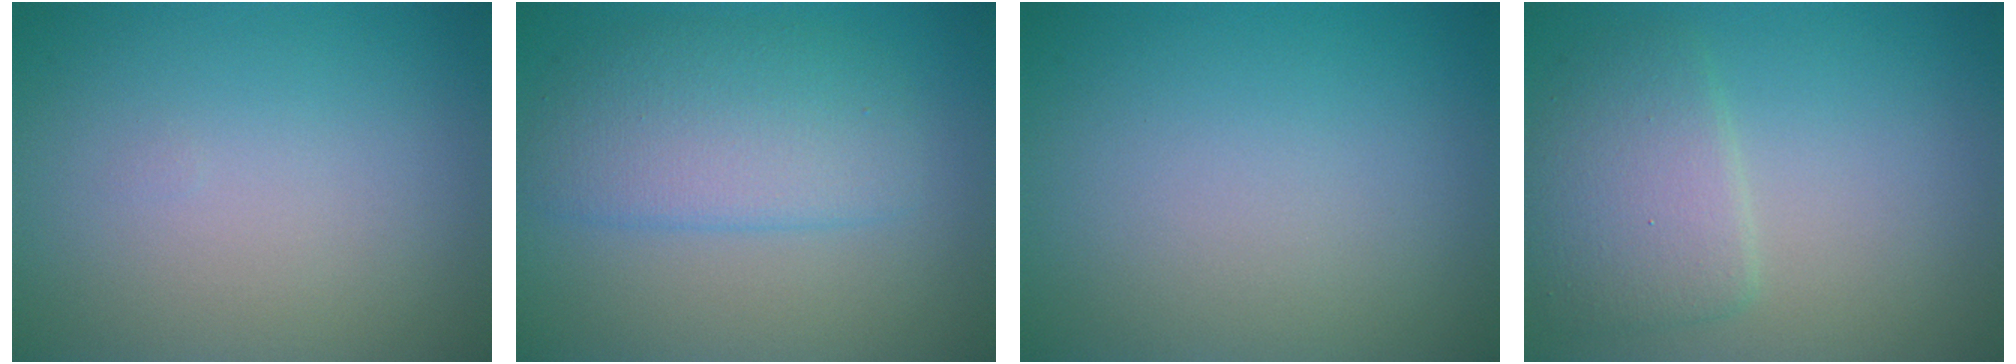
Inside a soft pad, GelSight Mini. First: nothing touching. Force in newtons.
{"total": 4.6, "press": 4.6, "slide": 0.1}
{"total": 0.0}
{"total": 3.7, "press": 3.7, "slide": 0.1}